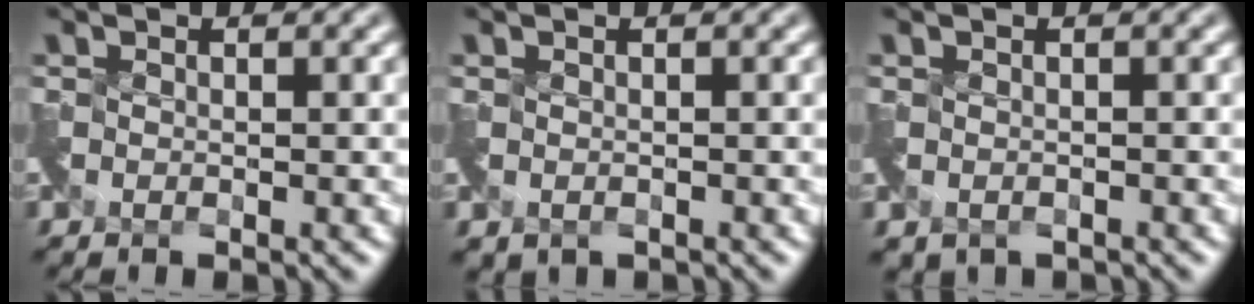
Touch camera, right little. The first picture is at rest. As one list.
[{"total": 1.5, "force": [-0.4, 1.1, 0.9], "torque": [-0.021, -0.012, -0.005]}, {"total": 1.8, "force": [-0.9, 1.3, 0.9], "torque": [-0.021, -0.017, -0.012]}]